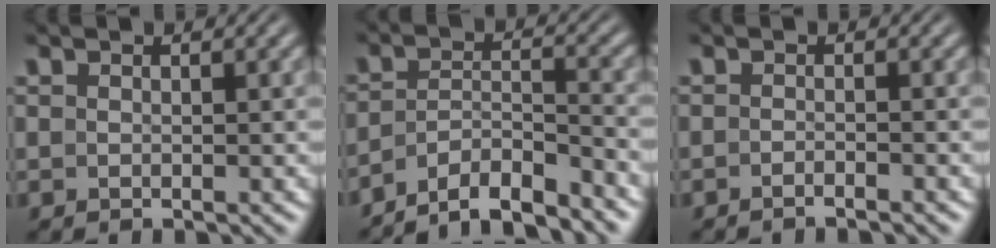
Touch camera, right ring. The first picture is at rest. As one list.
[{"total": 7.8, "force": [-6.1, 4.2, 2.4], "torque": [-0.054, -0.028, -0.100]}, {"total": 1.5, "force": [-1.5, -0.3, 0.3], "torque": [-0.008, -0.001, -0.027]}]